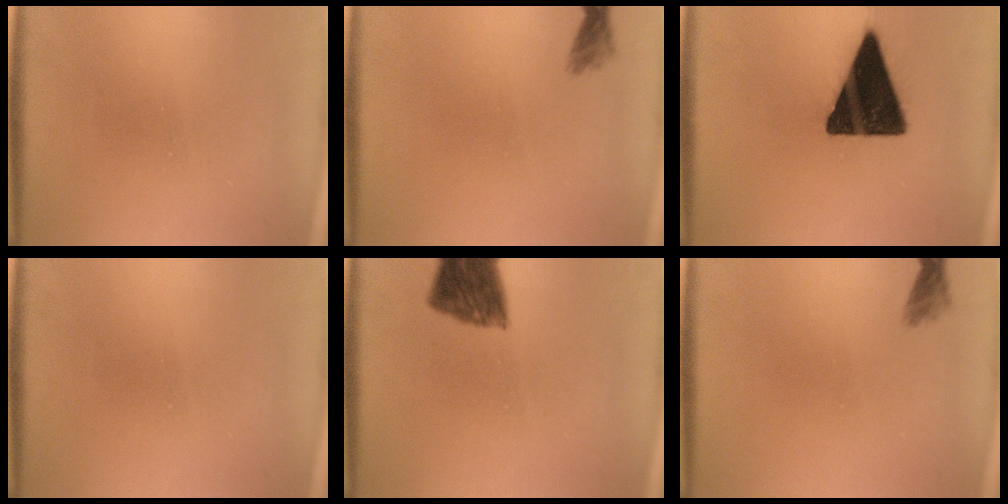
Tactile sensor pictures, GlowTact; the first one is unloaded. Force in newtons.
{"total": 1.6}
{"total": 17.3}
{"total": 0.0}
{"total": 8.6}
{"total": 1.6}